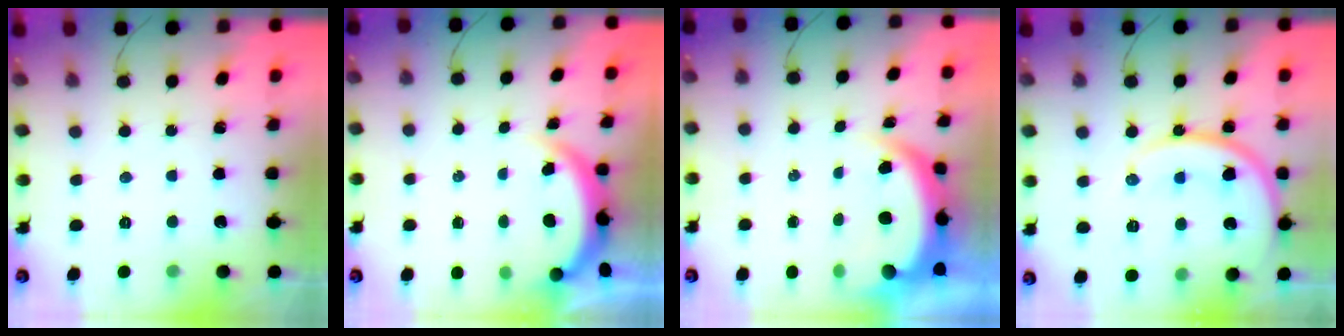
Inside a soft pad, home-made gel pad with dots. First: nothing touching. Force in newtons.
{"total": 4.0, "press": 3.7, "slide": 1.5}
{"total": 6.0, "press": 6.0, "slide": 0.9}
{"total": 17.3, "press": 17.2, "slide": 1.3}